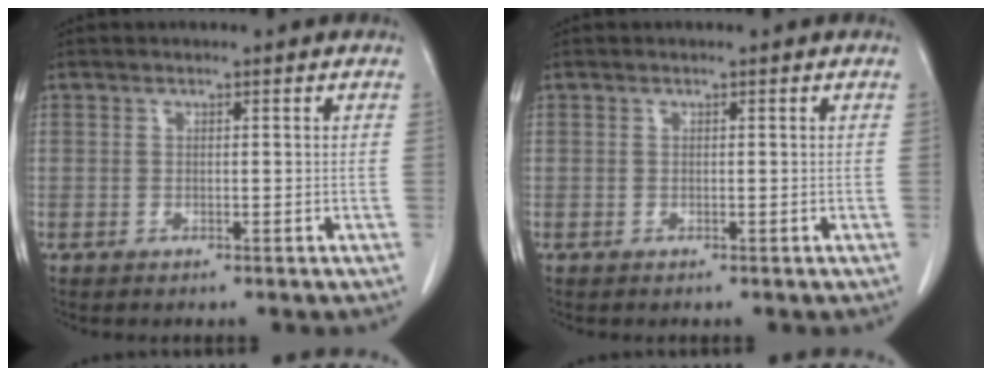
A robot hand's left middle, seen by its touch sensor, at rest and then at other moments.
{"total": 0.0}